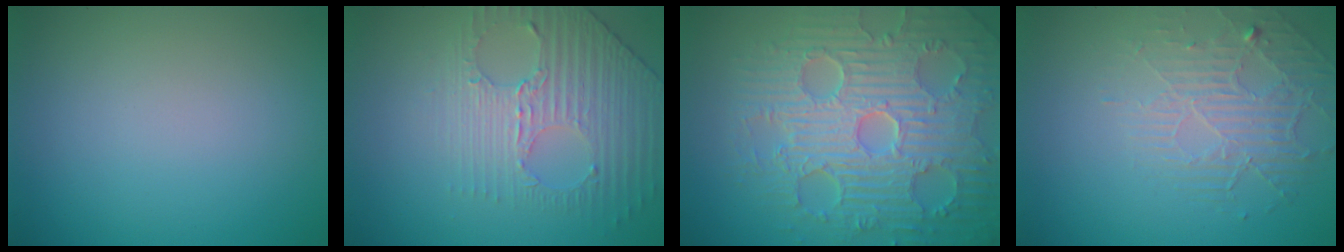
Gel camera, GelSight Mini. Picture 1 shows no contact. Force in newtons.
{"total": 4.0, "press": 3.5, "slide": 1.9}
{"total": 9.2, "press": 6.8, "slide": 6.2}
{"total": 2.3, "press": 1.7, "slide": 1.6}